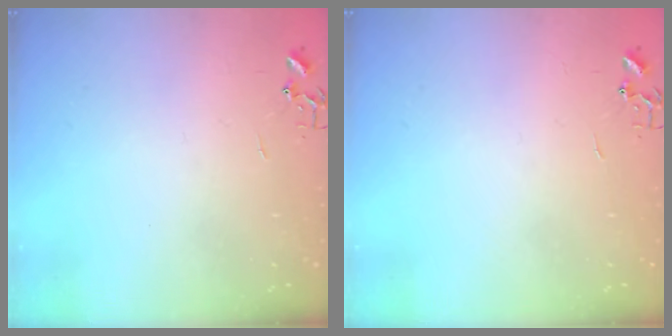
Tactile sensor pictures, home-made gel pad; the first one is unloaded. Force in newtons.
{"total": 0.0}